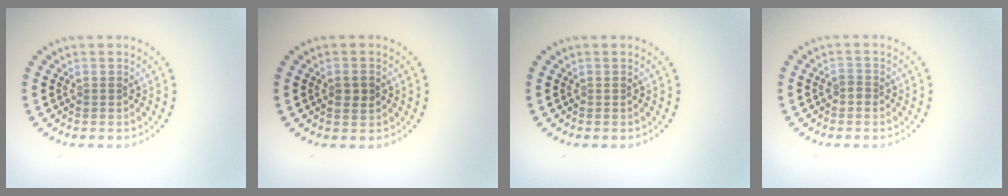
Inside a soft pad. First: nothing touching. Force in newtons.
{"total": 1.6, "press": 1.6, "slide": 0.1}
{"total": 0.0}
{"total": 0.9, "press": 0.8, "slide": 0.5}